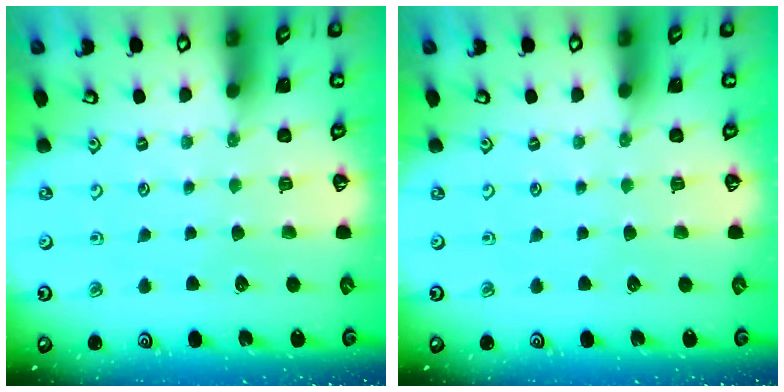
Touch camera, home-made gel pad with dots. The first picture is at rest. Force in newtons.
{"total": 0.0}